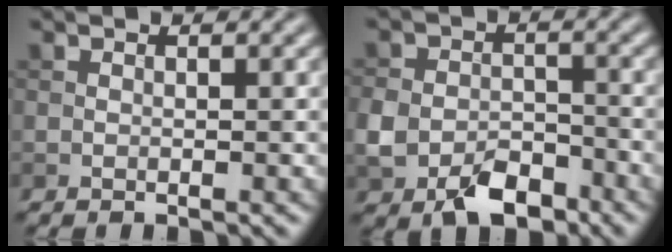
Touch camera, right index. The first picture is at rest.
{"total": 6.4, "force": [-3.3, 4.0, 3.7], "torque": [-0.071, -0.007, -0.064]}